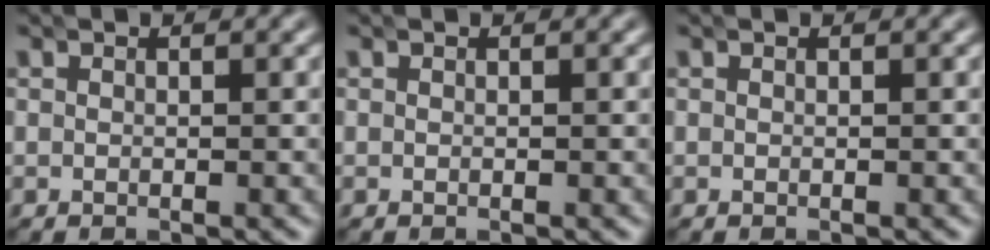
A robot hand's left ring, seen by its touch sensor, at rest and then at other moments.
{"total": 0.0}
{"total": 0.0}